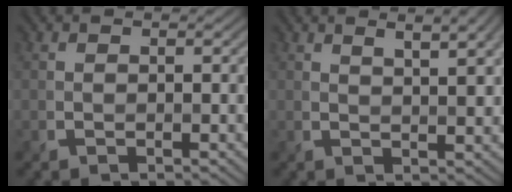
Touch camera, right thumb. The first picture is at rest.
{"total": 4.7, "force": [2.7, 1.1, 3.7], "torque": [-0.060, 0.007, 0.043]}